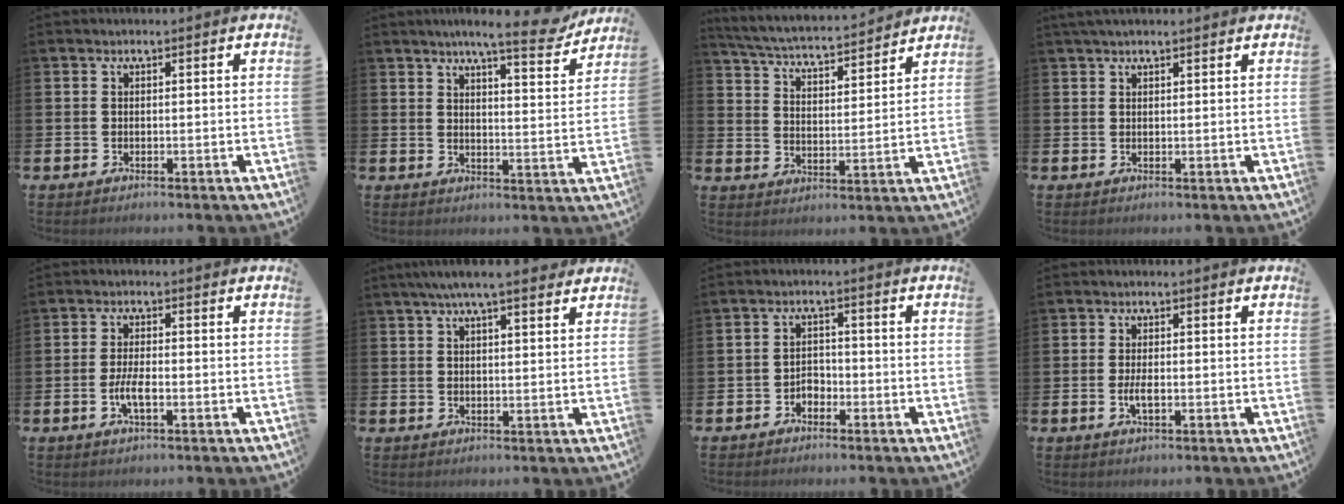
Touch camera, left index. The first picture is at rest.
{"total": 8.3, "force": [7.2, 0.8, 4.1], "torque": [-0.058, -0.040, 0.119]}
{"total": 5.0, "force": [4.9, 0.3, 1.0], "torque": [-0.041, -0.044, 0.078]}
{"total": 1.8, "force": [1.5, 0.3, 0.8], "torque": [-0.012, 0.003, 0.026]}
{"total": 3.3, "force": [-0.9, 1.0, 3.0], "torque": [-0.052, -0.003, -0.021]}
{"total": 5.8, "force": [5.0, 0.7, 3.0], "torque": [-0.057, -0.011, 0.086]}
{"total": 2.0, "force": [-1.4, 1.4, 0.6], "torque": [-0.017, 0.007, -0.031]}
{"total": 2.3, "force": [-0.4, 0.8, 2.1], "torque": [-0.031, -0.003, -0.009]}